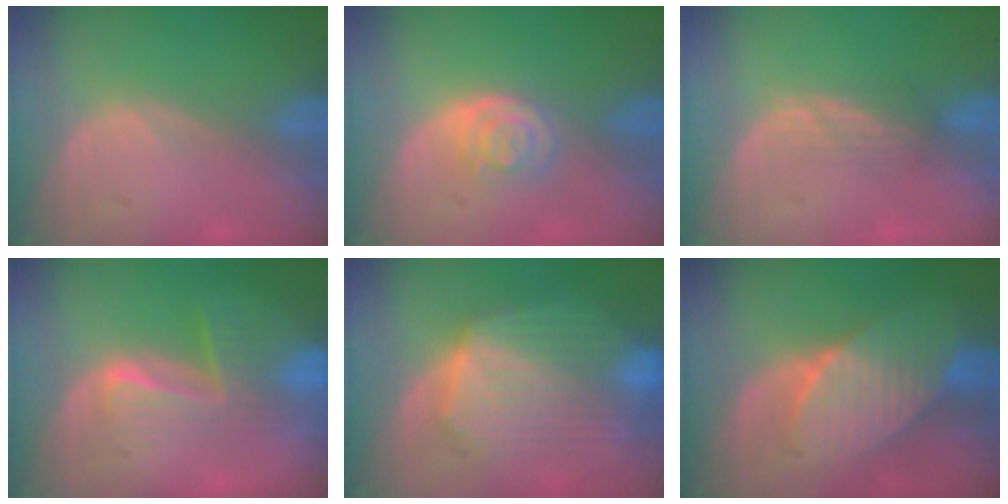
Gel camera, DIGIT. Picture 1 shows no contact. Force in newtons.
{"total": 4.1, "press": 3.7, "slide": 1.9}
{"total": 2.3, "press": 2.2, "slide": 0.5}
{"total": 6.5, "press": 6.4, "slide": 1.2}
{"total": 10.9, "press": 10.9, "slide": 0.8}
{"total": 7.3, "press": 7.3, "slide": 1.0}